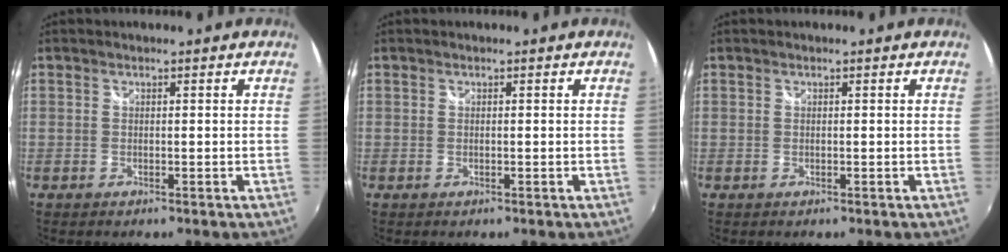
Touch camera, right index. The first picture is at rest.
{"total": 0.0}
{"total": 0.0}